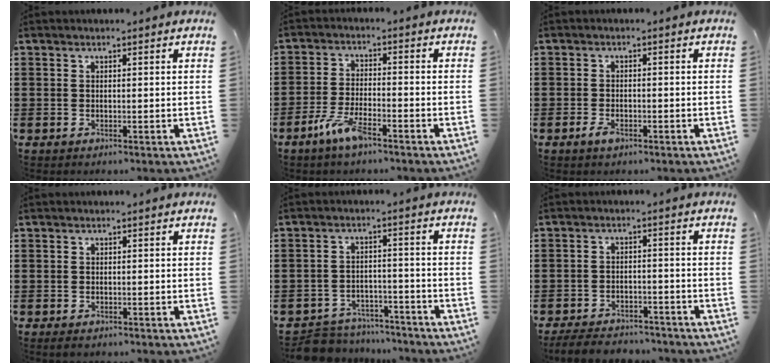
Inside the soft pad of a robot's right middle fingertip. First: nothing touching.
{"total": 5.9, "force": [-3.7, 1.5, 4.3], "torque": [-0.102, -0.006, -0.073]}
{"total": 2.0, "force": [-1.1, 0.9, 1.4], "torque": [-0.034, -0.003, -0.023]}
{"total": 0.8, "force": [-0.6, 0.6, 0.2], "torque": [-0.003, 0.000, -0.013]}
{"total": 5.8, "force": [-5.7, 1.2, 0.2], "torque": [-0.009, 0.015, -0.116]}
{"total": 4.5, "force": [-4.4, 1.0, 0.4], "torque": [-0.013, 0.008, -0.093]}